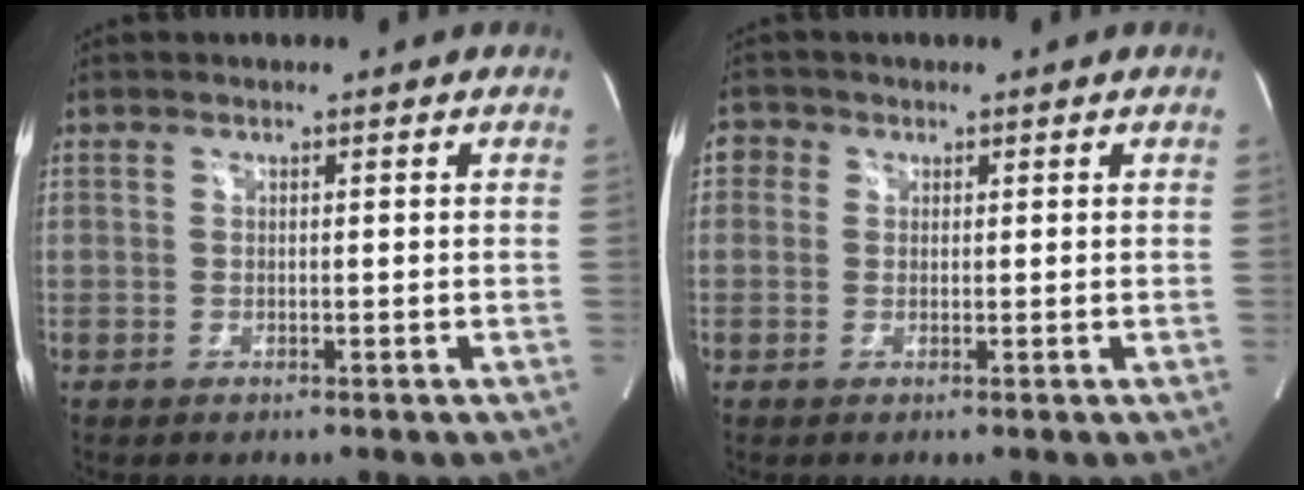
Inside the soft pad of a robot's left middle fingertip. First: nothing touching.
{"total": 2.1, "force": [0.6, 1.9, 0.5], "torque": [0.002, 0.008, 0.004]}